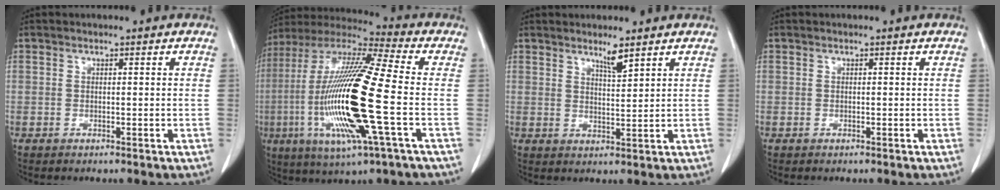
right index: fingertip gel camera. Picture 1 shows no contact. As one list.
[{"total": 22.1, "force": [-4.0, 1.7, 21.7], "torque": [-0.469, -0.021, -0.081]}, {"total": 2.9, "force": [2.4, 0.0, 1.7], "torque": [-0.034, -0.009, 0.044]}, {"total": 0.0}]